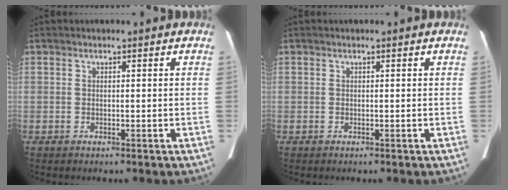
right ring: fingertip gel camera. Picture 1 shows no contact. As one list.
[{"total": 0.0}]